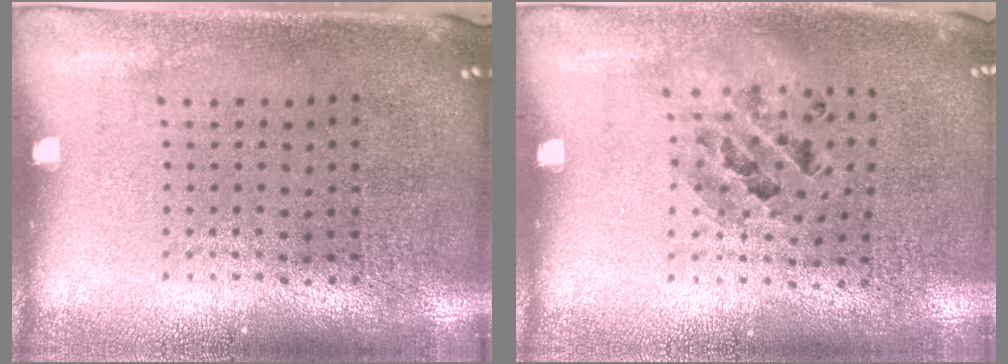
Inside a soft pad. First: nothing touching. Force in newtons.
{"total": 0.9, "press": 0.9, "slide": 0.1}